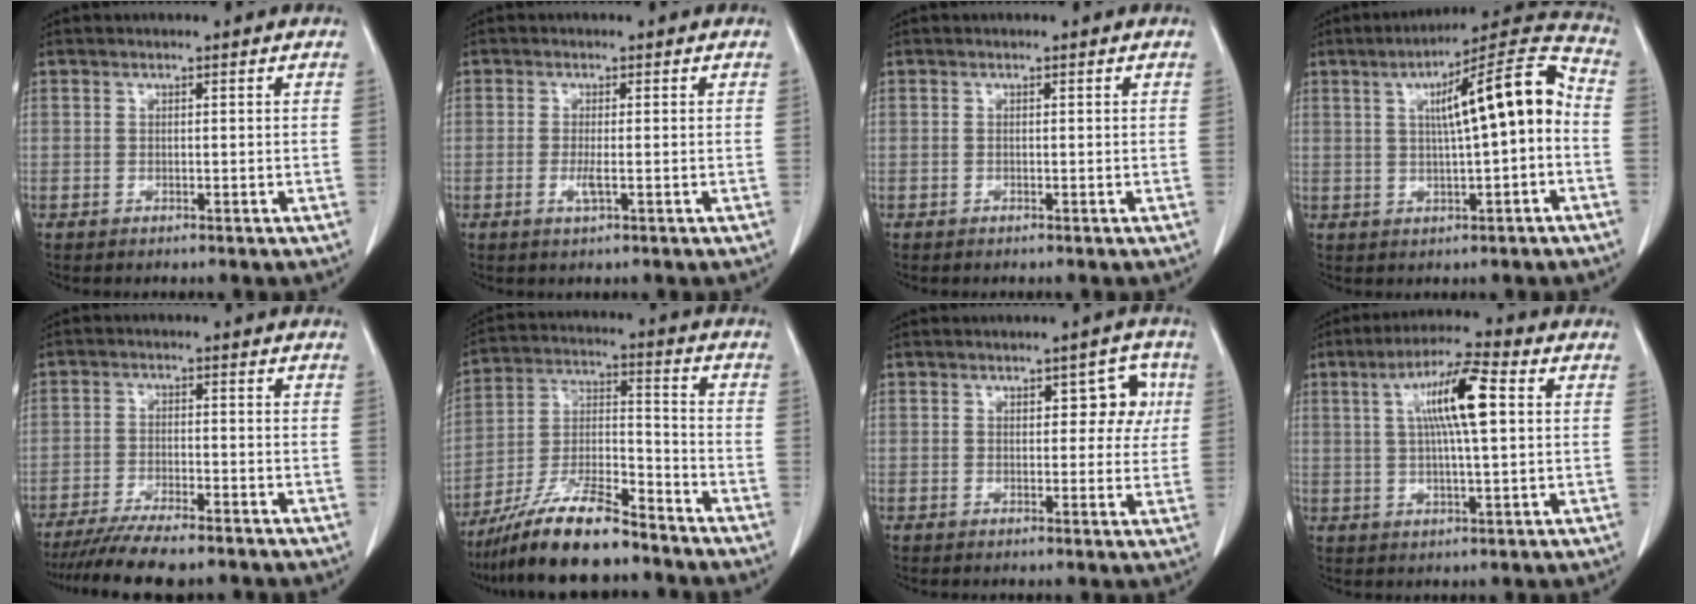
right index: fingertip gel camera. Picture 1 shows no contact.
{"total": 1.9, "force": [-0.5, 0.2, 1.9], "torque": [-0.039, -0.005, -0.010]}
{"total": 0.0}
{"total": 12.6, "force": [0.9, 1.6, 12.5], "torque": [-0.177, 0.036, 0.011]}
{"total": 10.9, "force": [-9.3, 1.4, 5.4], "torque": [-0.081, -0.020, -0.146]}
{"total": 14.2, "force": [-11.6, 2.1, 7.9], "torque": [-0.154, -0.005, -0.211]}
{"total": 5.3, "force": [1.5, 2.7, 4.3], "torque": [-0.041, 0.017, 0.018]}
{"total": 10.1, "force": [2.3, 1.2, 9.8], "torque": [-0.180, 0.014, 0.037]}